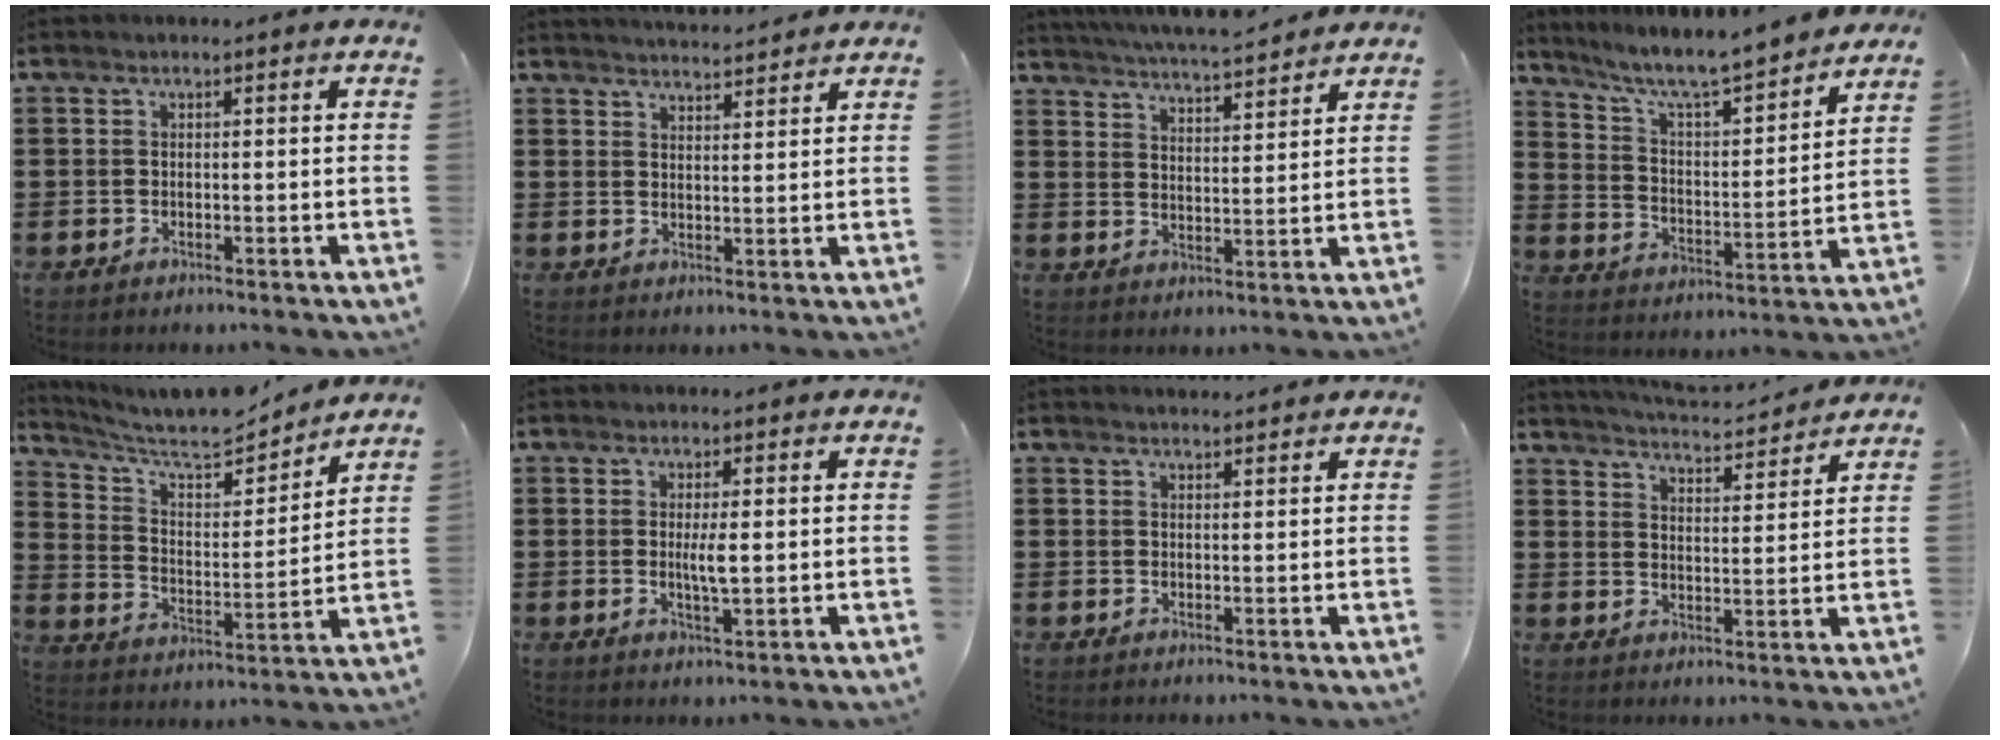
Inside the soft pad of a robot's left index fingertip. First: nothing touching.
{"total": 3.0, "force": [3.0, -0.1, 0.2], "torque": [-0.013, -0.011, 0.054]}
{"total": 4.9, "force": [4.7, -0.1, 1.1], "torque": [-0.042, -0.029, 0.080]}
{"total": 6.7, "force": [6.0, 0.2, 3.0], "torque": [-0.083, -0.047, 0.097]}
{"total": 8.6, "force": [7.8, 1.6, 3.1], "torque": [-0.095, -0.053, 0.135]}
{"total": 3.3, "force": [0.3, 0.5, 3.2], "torque": [-0.061, -0.004, 0.005]}
{"total": 1.3, "force": [1.3, 0.1, 0.1], "torque": [-0.004, 0.002, 0.026]}
{"total": 4.0, "force": [4.0, -0.3, 0.7], "torque": [-0.033, -0.029, 0.065]}